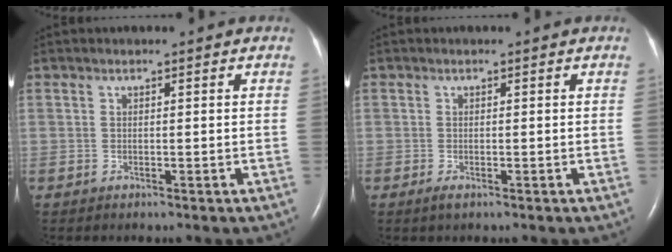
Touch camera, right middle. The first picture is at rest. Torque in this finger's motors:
{"motor_torque": [0.18, -0.16, 0.00, 0.00]}